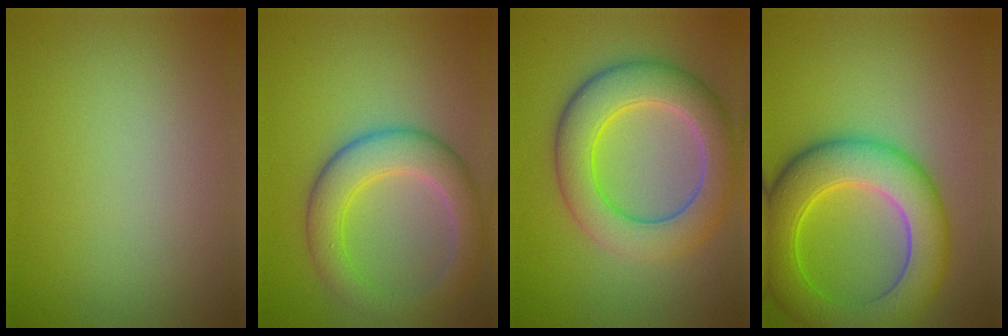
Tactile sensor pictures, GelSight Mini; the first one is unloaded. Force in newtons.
{"total": 5.8, "press": 5.8, "slide": 0.4}
{"total": 7.9, "press": 7.9, "slide": 0.6}
{"total": 9.3, "press": 9.3, "slide": 0.0}